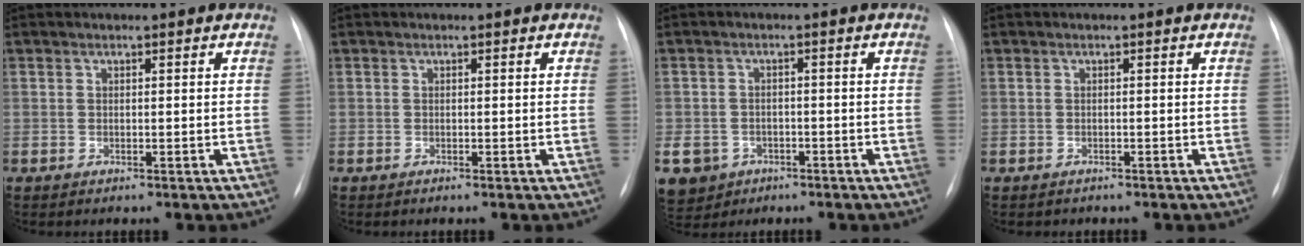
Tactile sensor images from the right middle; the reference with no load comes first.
{"total": 0.0}
{"total": 10.0, "force": [-4.6, 8.4, 2.8], "torque": [-0.085, 0.008, -0.065]}
{"total": 1.0, "force": [-0.7, 0.7, -0.2], "torque": [-0.006, 0.003, -0.012]}